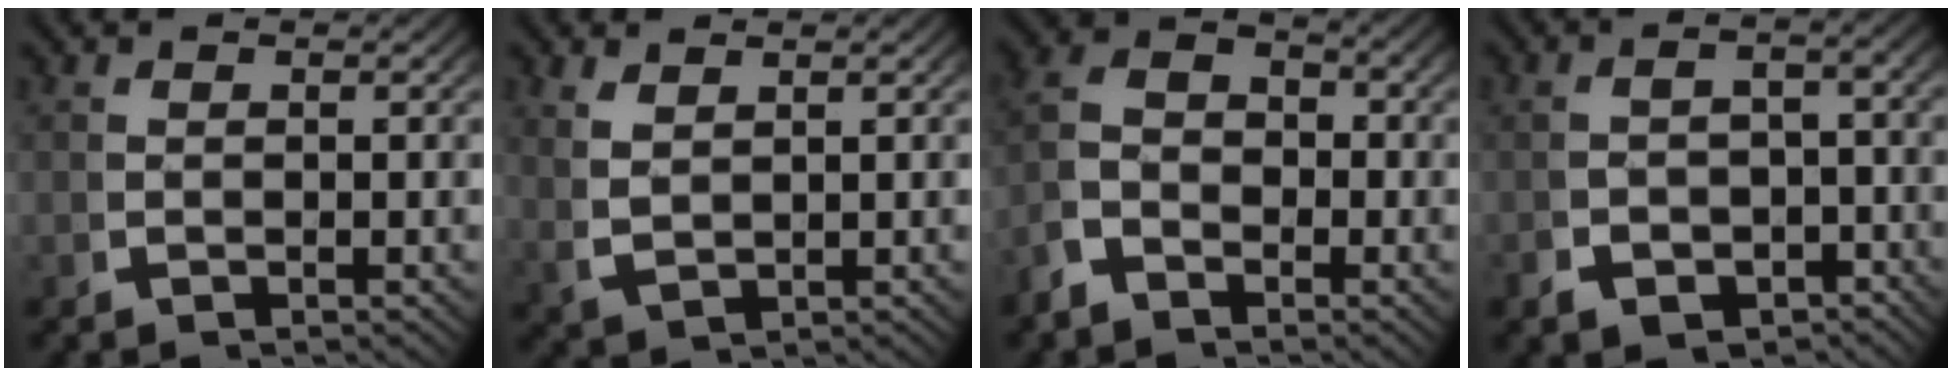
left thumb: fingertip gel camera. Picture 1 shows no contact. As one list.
[{"total": 2.0, "force": [1.4, 1.0, 1.1], "torque": [-0.026, 0.000, 0.040]}, {"total": 5.5, "force": [-0.7, 4.1, 3.6], "torque": [-0.060, -0.007, -0.022]}, {"total": 4.3, "force": [-2.1, 2.7, 2.7], "torque": [-0.040, -0.014, -0.028]}]